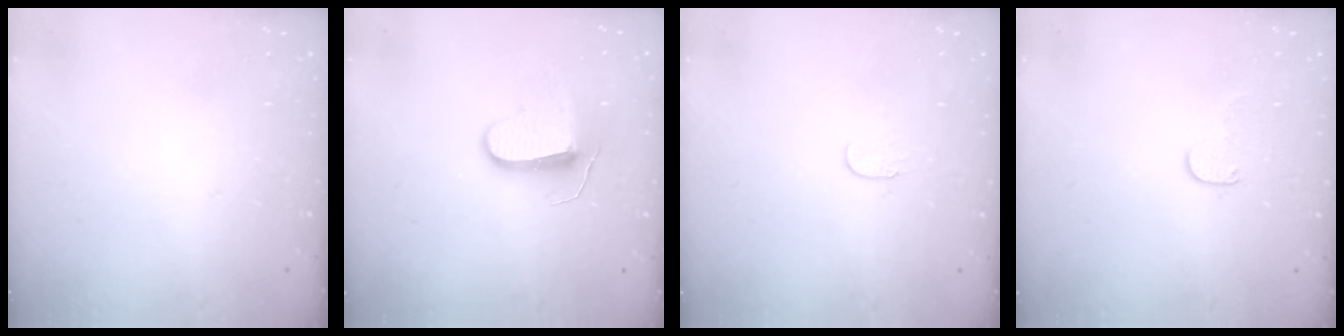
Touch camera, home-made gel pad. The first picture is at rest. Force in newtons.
{"total": 8.9, "press": 8.9, "slide": 0.1}
{"total": 4.0, "press": 3.9, "slide": 0.5}
{"total": 5.6, "press": 5.5, "slide": 0.5}